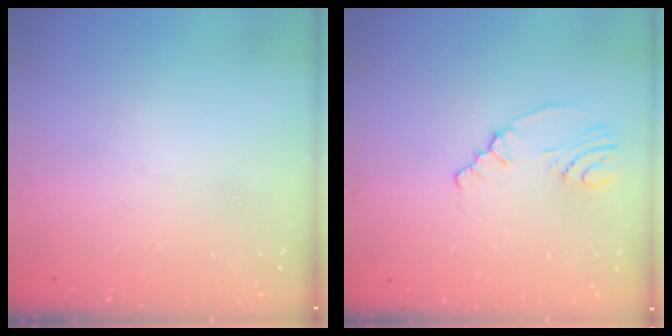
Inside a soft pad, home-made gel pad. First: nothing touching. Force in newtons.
{"total": 2.2, "press": 1.9, "slide": 1.0}